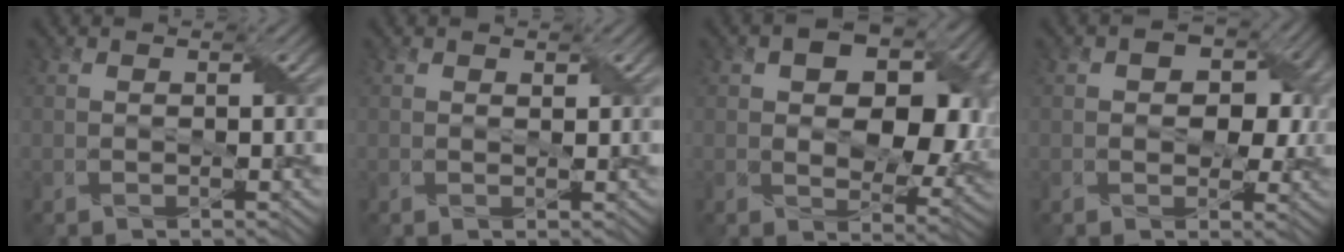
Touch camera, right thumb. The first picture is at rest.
{"total": 0.6, "force": [0.5, 0.3, 0.2], "torque": [-0.007, -0.004, 0.011]}
{"total": 13.0, "force": [2.6, 7.8, 10.0], "torque": [-0.134, 0.001, 0.047]}
{"total": 5.9, "force": [0.8, 4.2, 4.1], "torque": [-0.049, -0.002, 0.002]}